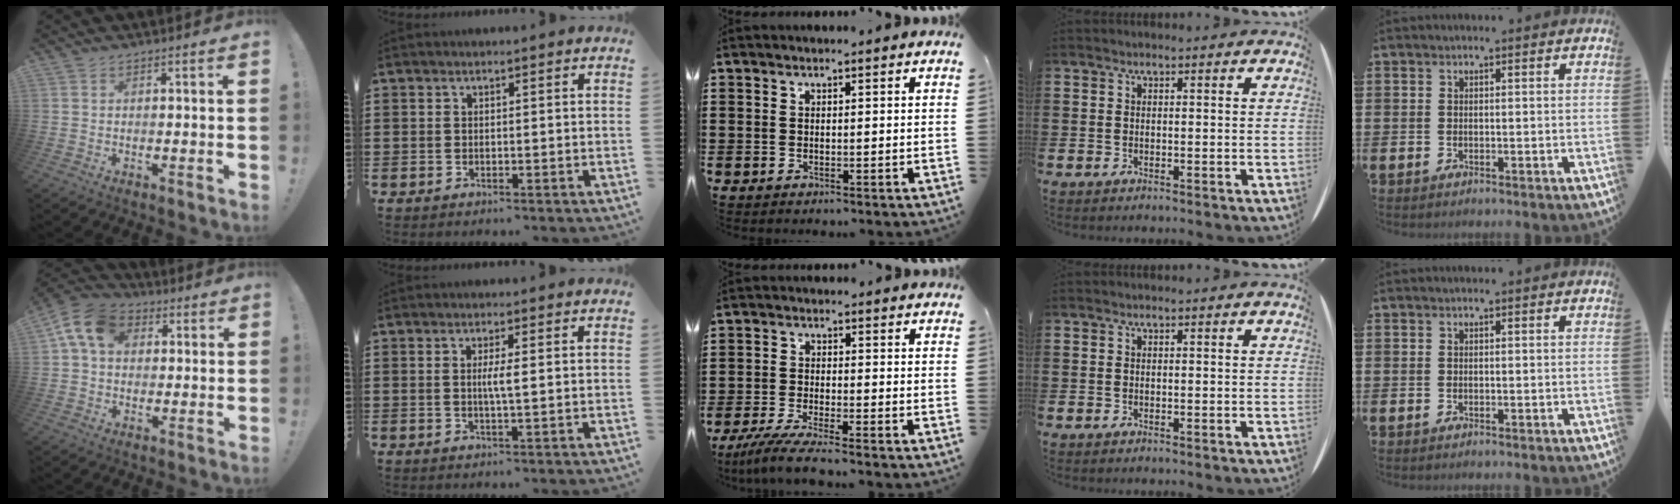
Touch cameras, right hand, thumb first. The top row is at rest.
{"thumb": {"total": 12.0, "force": [3.4, 8.6, 7.5], "torque": [-0.134, 0.006, 0.070]}, "index": {"total": 2.5, "force": [0.1, 0.0, 2.5], "torque": [-0.048, -0.006, 0.000]}, "middle": {"total": 4.4, "force": [-3.9, -0.2, 2.0], "torque": [-0.056, -0.018, -0.081]}}